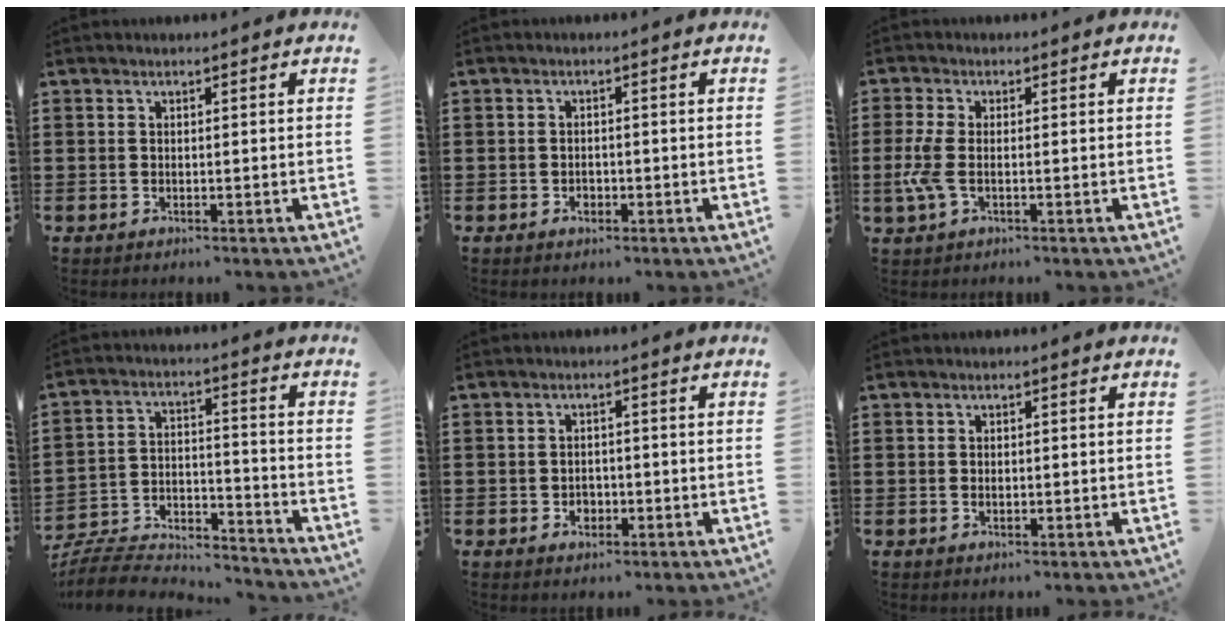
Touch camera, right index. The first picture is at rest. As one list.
[{"total": 1.2, "force": [-0.7, 0.9, 0.6], "torque": [-0.013, 0.001, -0.014]}, {"total": 4.1, "force": [-0.9, 1.8, 3.6], "torque": [-0.092, -0.007, -0.023]}, {"total": 6.7, "force": [-6.5, 1.0, 1.3], "torque": [-0.034, 0.000, -0.134]}, {"total": 2.0, "force": [-0.8, 1.6, 0.9], "torque": [-0.020, 0.004, -0.018]}, {"total": 0.8, "force": [-0.1, 0.4, 0.6], "torque": [-0.012, 0.003, -0.003]}]